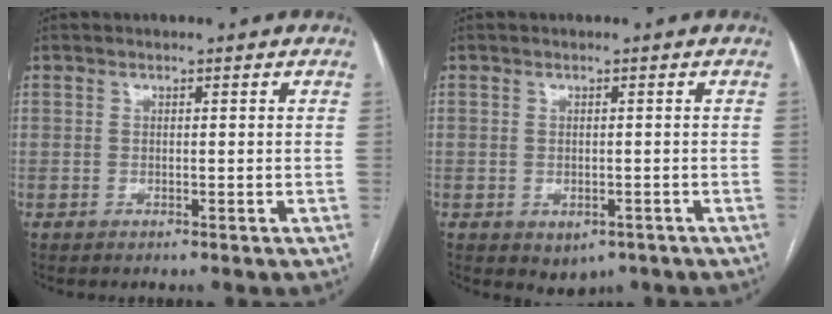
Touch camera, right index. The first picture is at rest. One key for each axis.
{"total": 3.2, "fx": -1.6, "fy": 2.3, "fz": 1.5, "tx": -0.012, "ty": 0.000, "tz": -0.008}